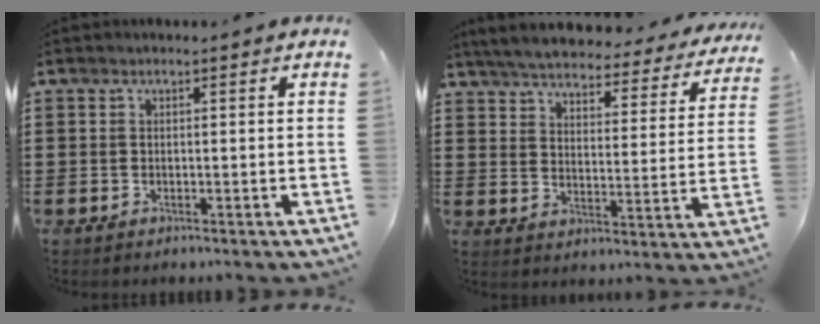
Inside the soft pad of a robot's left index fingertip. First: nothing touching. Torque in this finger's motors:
{"motor_torque": [1.28, -0.86, 1.05, 0.05]}